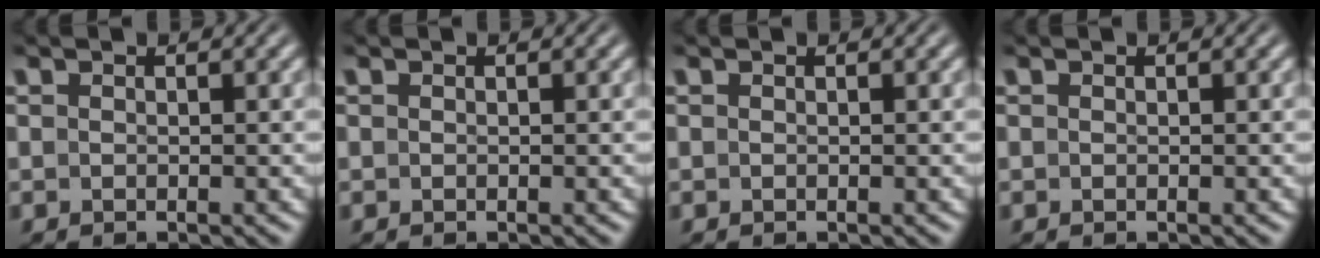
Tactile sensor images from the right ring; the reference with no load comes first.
{"total": 0.0}
{"total": 1.2, "force": [-0.3, -1.1, -0.4], "torque": [0.015, -0.011, 0.005]}
{"total": 0.0}